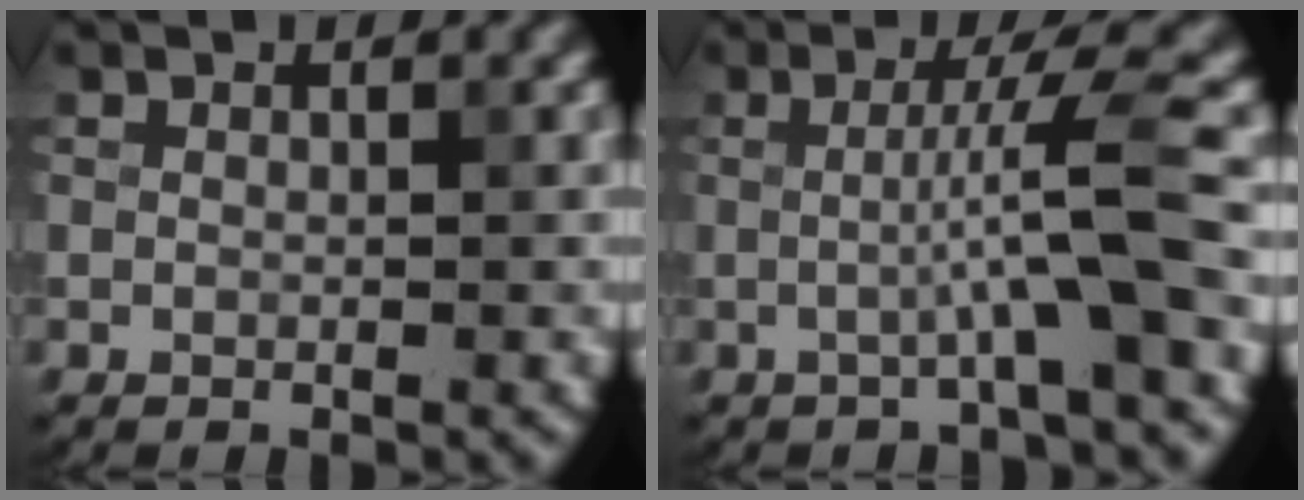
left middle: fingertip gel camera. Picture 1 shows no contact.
{"total": 5.1, "force": [-0.8, -0.1, 5.1], "torque": [-0.084, 0.014, -0.018]}